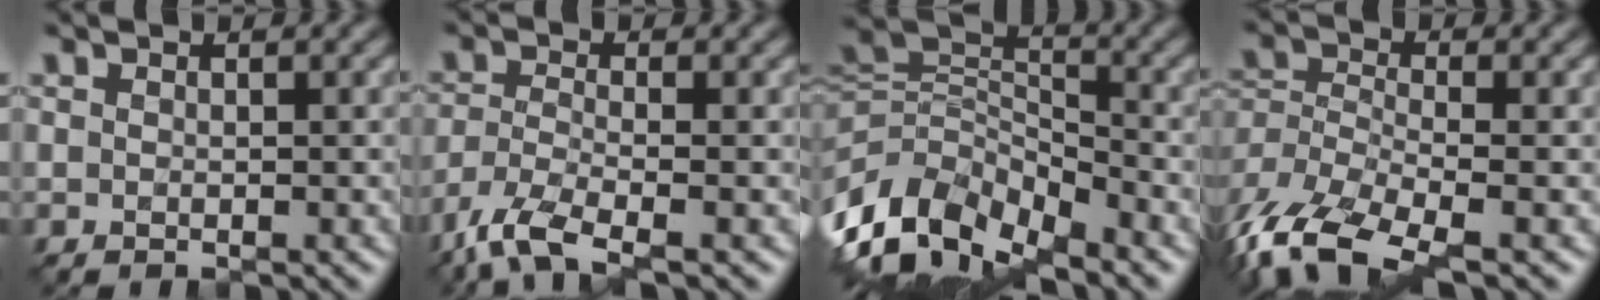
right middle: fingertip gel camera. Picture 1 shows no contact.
{"total": 5.3, "force": [-3.7, 1.4, 3.6], "torque": [-0.085, -0.015, -0.083]}
{"total": 10.7, "force": [-5.7, 5.7, 7.0], "torque": [-0.140, -0.013, -0.109]}
{"total": 9.1, "force": [-5.8, 3.5, 6.1], "torque": [-0.133, -0.016, -0.120]}